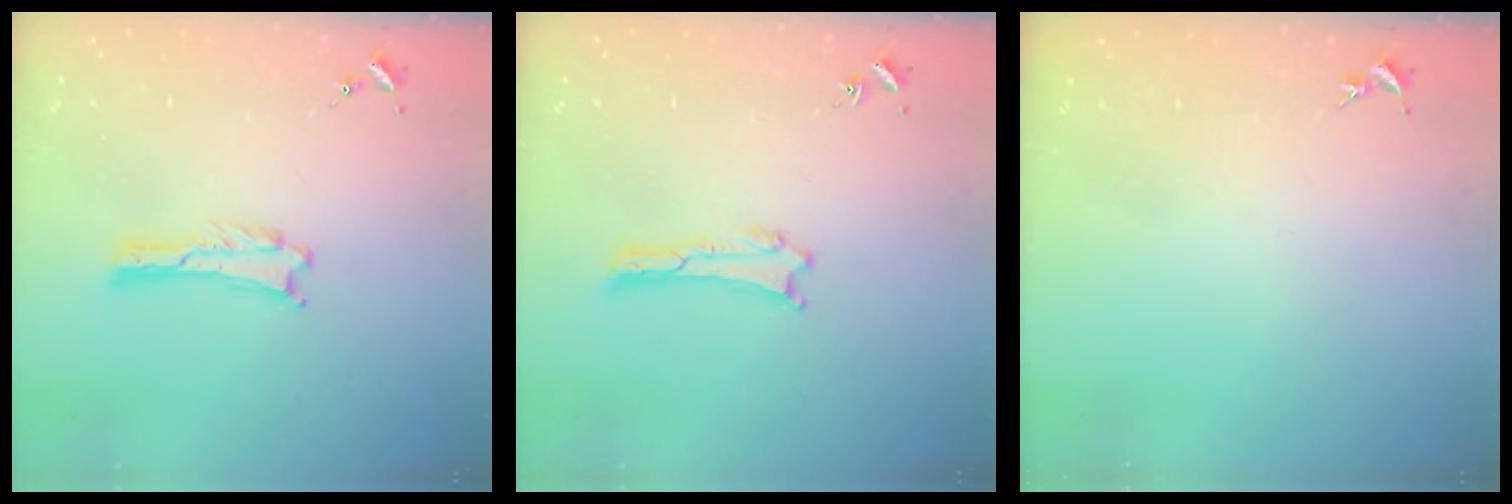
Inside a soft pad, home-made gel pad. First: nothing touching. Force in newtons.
{"total": 0.0}
{"total": 0.0}